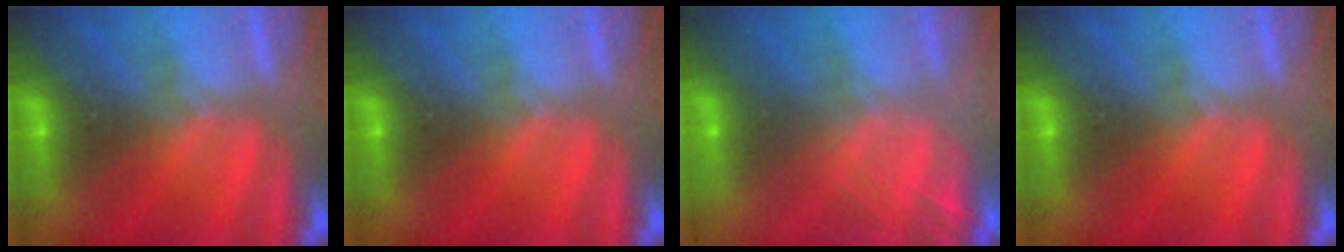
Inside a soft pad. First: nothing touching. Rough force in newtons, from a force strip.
{"total": 0.0}
{"total": 2.0}
{"total": 0.0}